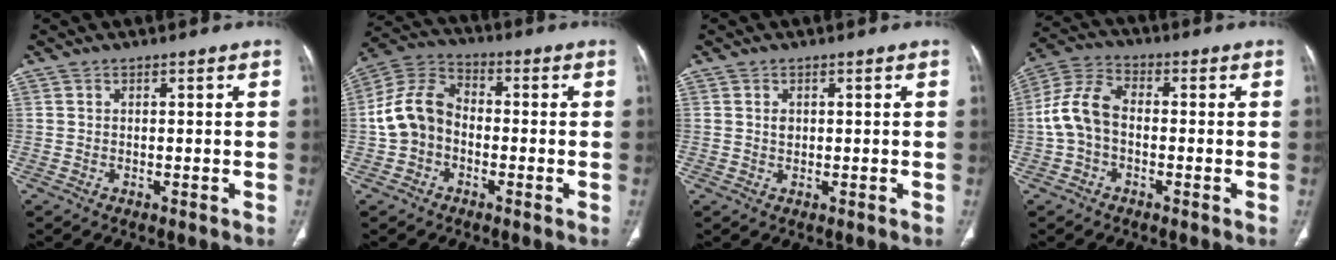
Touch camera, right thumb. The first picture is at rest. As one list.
[{"total": 10.1, "force": [-1.7, 7.8, 6.3], "torque": [-0.117, 0.037, -0.046]}, {"total": 1.4, "force": [0.3, 1.1, 0.8], "torque": [-0.009, 0.000, 0.007]}, {"total": 8.8, "force": [-1.1, 5.8, 6.6], "torque": [-0.133, 0.029, -0.030]}]